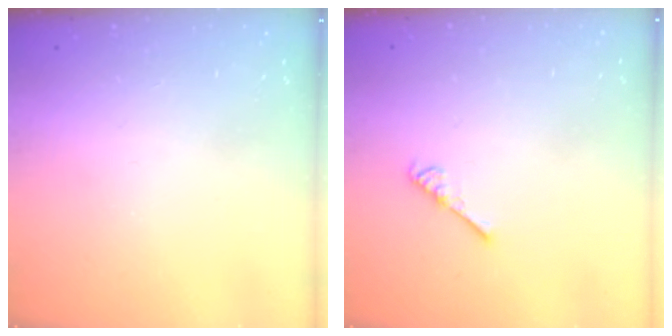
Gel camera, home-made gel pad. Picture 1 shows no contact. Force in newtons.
{"total": 2.6, "press": 2.6, "slide": 0.5}